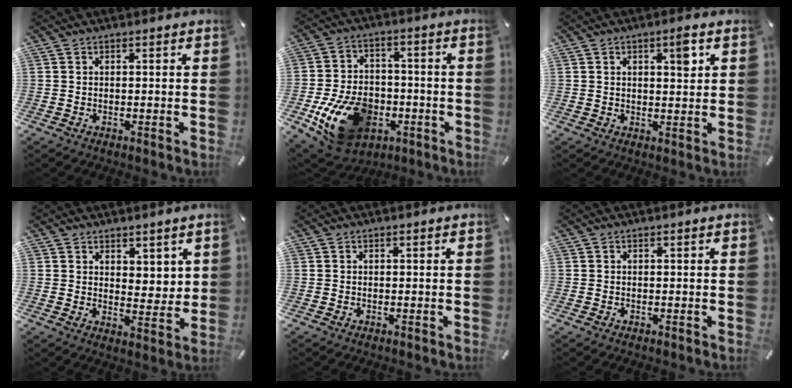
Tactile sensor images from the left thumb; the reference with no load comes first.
{"total": 17.3, "force": [-6.5, 12.1, 10.6], "torque": [-0.201, 0.033, -0.101]}
{"total": 5.1, "force": [2.1, 2.0, 4.2], "torque": [-0.054, -0.008, 0.028]}
{"total": 5.0, "force": [3.6, 3.3, 0.6], "torque": [0.011, -0.031, 0.063]}
{"total": 0.0}
{"total": 0.0}